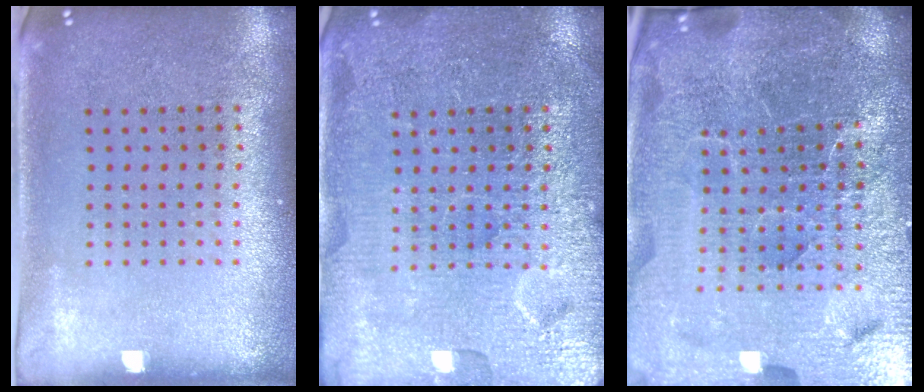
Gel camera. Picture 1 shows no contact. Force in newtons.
{"total": 4.0, "press": 4.0, "slide": 0.4}
{"total": 7.1, "press": 6.2, "slide": 3.5}